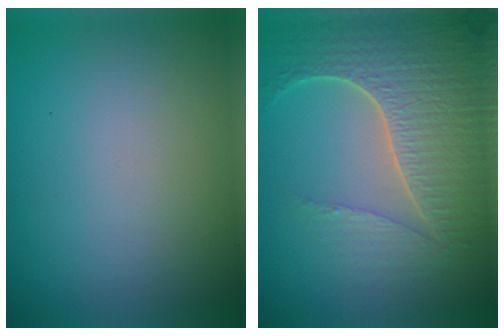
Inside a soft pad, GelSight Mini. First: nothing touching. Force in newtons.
{"total": 6.6, "press": 5.1, "slide": 4.2}